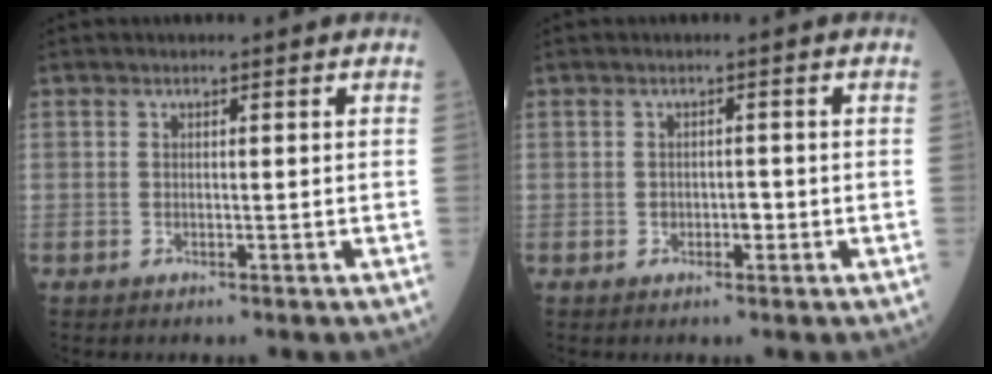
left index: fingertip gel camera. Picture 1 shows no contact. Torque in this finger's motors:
{"motor_torque": [-0.08, 0.05, -0.01, 0.00]}